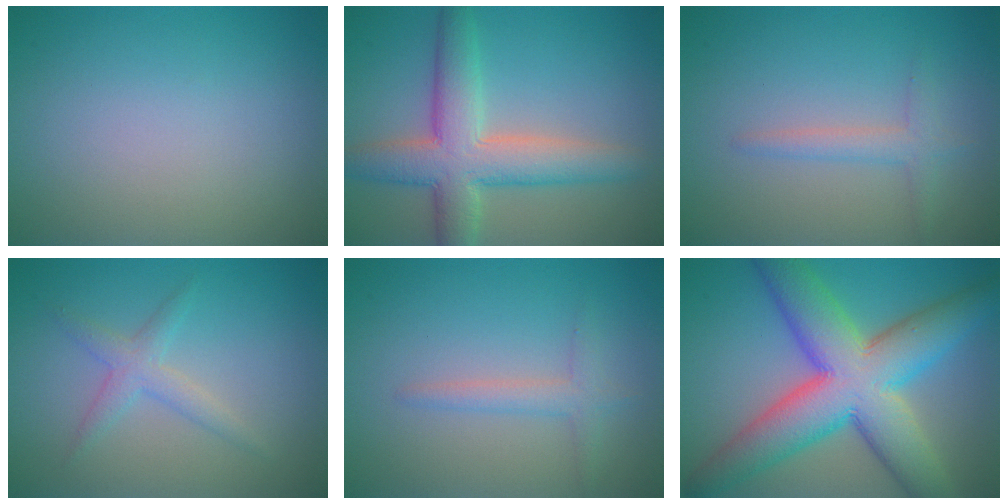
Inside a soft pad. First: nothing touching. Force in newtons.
{"total": 6.9, "press": 6.9, "slide": 0.5}
{"total": 1.7, "press": 1.7, "slide": 0.1}
{"total": 2.1, "press": 2.1, "slide": 0.1}
{"total": 1.7, "press": 1.7, "slide": 0.1}
{"total": 12.2, "press": 12.2, "slide": 0.3}